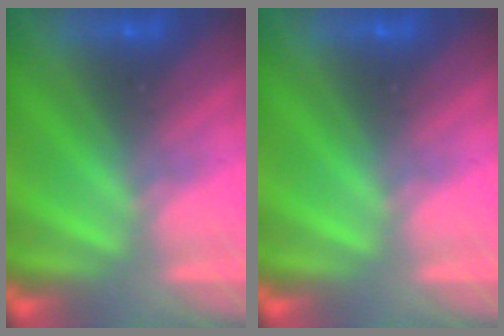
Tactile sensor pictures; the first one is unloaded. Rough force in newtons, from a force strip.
{"total": 0.0}